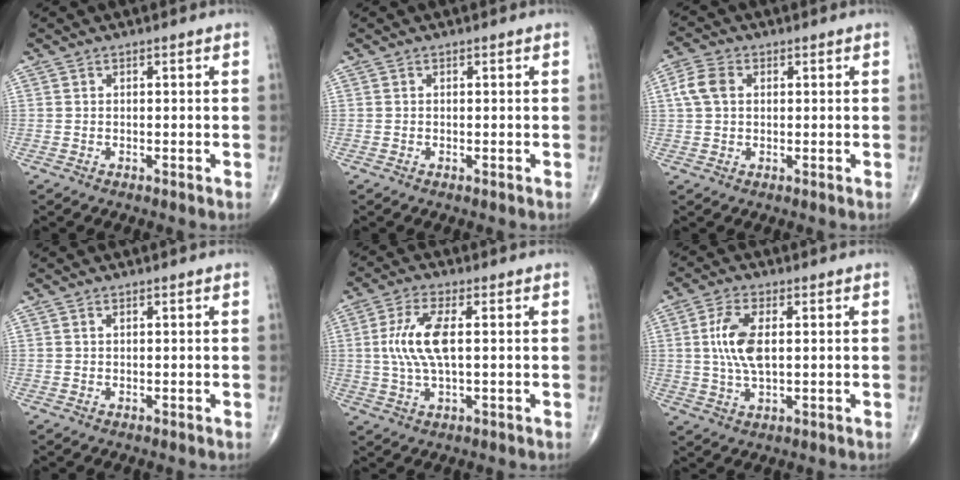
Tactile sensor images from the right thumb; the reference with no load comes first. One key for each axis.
{"total": 0.0}
{"total": 5.1, "fx": 1.0, "fy": 3.6, "fz": 3.4, "tx": -0.075, "ty": 0.012, "tz": 0.017}
{"total": 0.0}
{"total": 8.7, "fx": 0.9, "fy": 3.0, "fz": 8.1, "tx": -0.184, "ty": 0.003, "tz": 0.018}
{"total": 8.0, "fx": 1.0, "fy": 3.6, "fz": 7.0, "tx": -0.149, "ty": -0.001, "tz": 0.020}